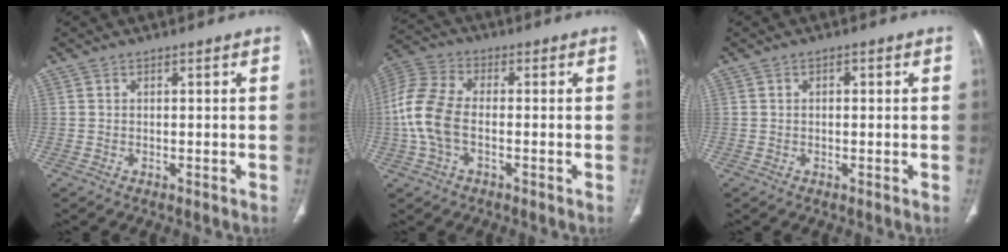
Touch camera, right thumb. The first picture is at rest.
{"total": 10.8, "force": [-1.5, 6.3, 8.6], "torque": [-0.199, 0.025, -0.036]}
{"total": 1.1, "force": [0.3, 0.6, 0.8], "torque": [-0.013, 0.005, 0.005]}